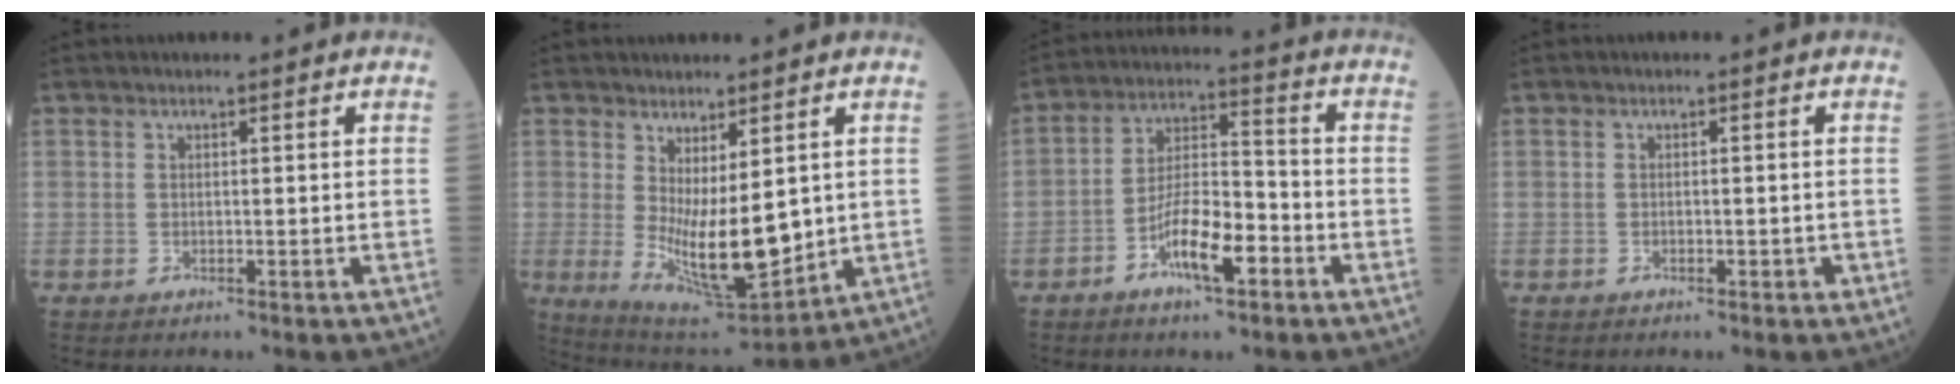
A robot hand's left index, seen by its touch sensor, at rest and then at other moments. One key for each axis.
{"total": 10.8, "fx": 0.0, "fy": 3.4, "fz": 10.3, "tx": -0.172, "ty": -0.027, "tz": 0.021}
{"total": 9.7, "fx": -4.9, "fy": 2.7, "fz": 8.0, "tx": -0.155, "ty": 0.007, "tz": -0.089}
{"total": 1.1, "fx": -0.6, "fy": 0.5, "fz": 0.8, "tx": -0.014, "ty": 0.001, "tz": -0.008}